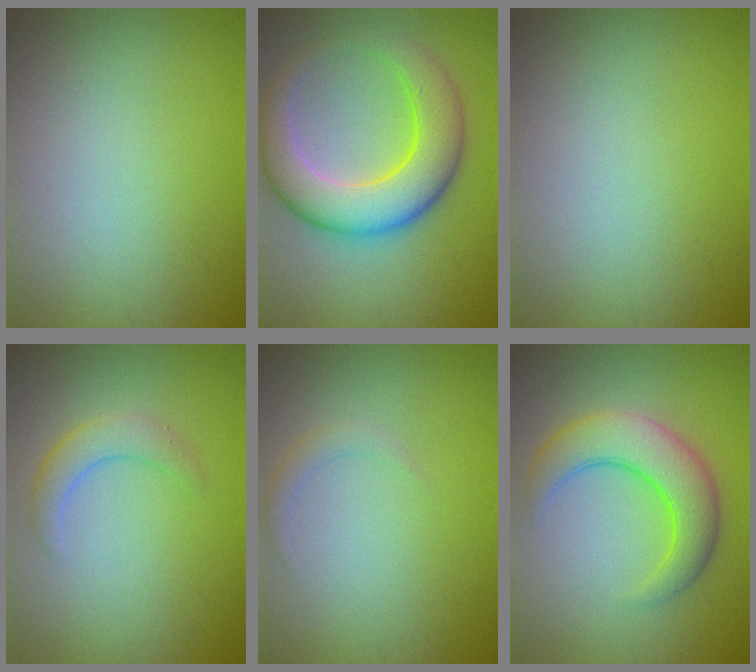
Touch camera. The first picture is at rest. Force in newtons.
{"total": 7.5, "press": 7.5, "slide": 0.3}
{"total": 0.0}
{"total": 2.4, "press": 2.4, "slide": 0.2}
{"total": 1.0, "press": 1.0, "slide": 0.1}
{"total": 6.0, "press": 6.0, "slide": 0.1}